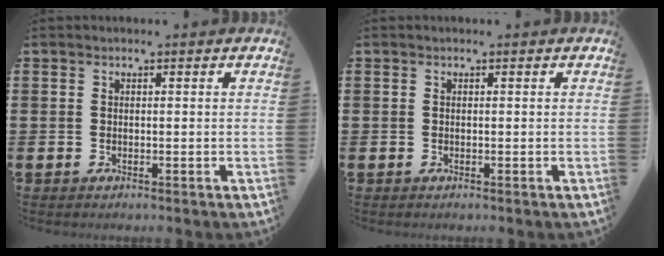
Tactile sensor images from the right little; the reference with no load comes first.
{"total": 0.0}